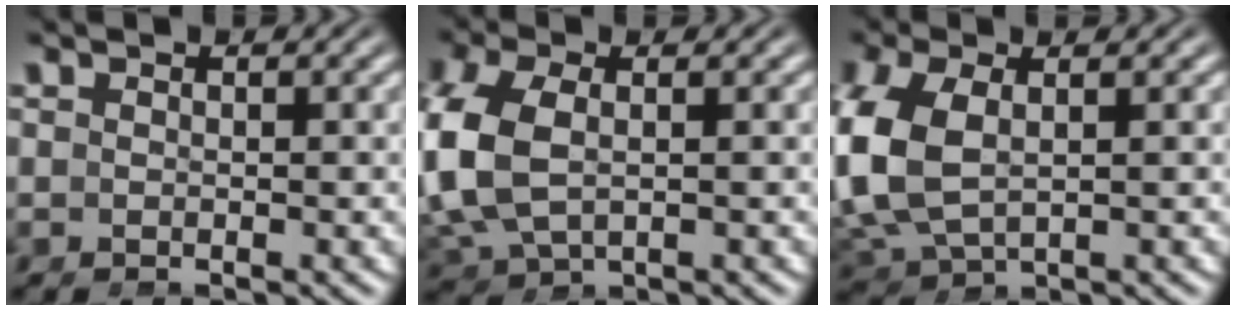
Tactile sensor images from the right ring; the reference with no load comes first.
{"total": 6.1, "force": [0.1, 4.5, 4.0], "torque": [-0.131, -0.014, 0.010]}
{"total": 6.7, "force": [0.4, 5.0, 4.4], "torque": [-0.137, -0.016, 0.017]}